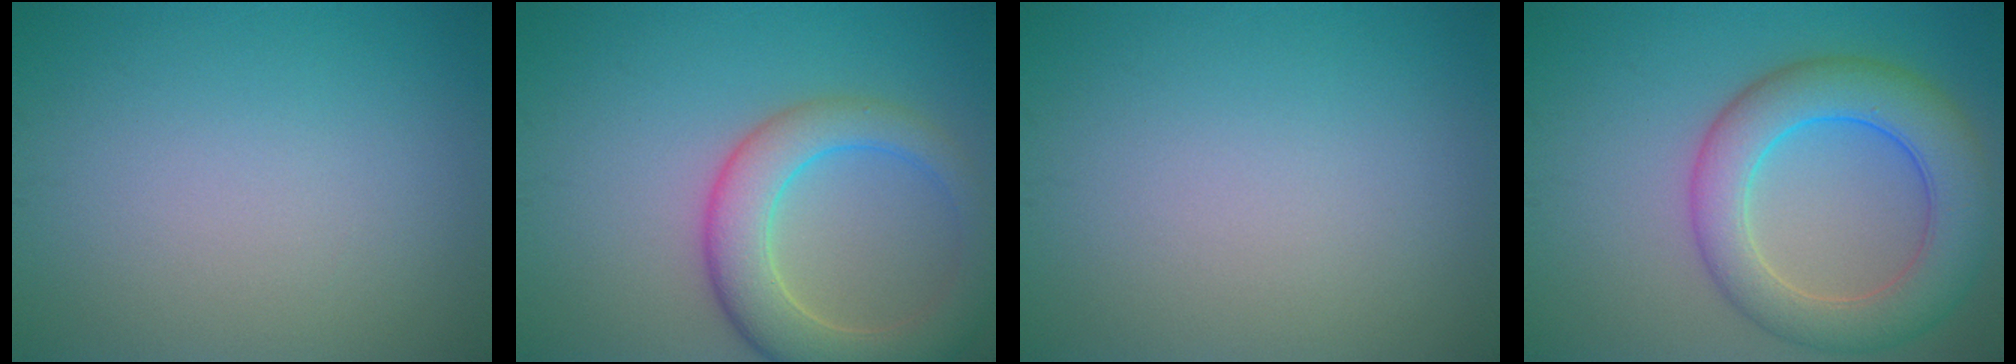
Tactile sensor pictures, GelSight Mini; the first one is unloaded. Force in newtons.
{"total": 6.5, "press": 6.4, "slide": 0.4}
{"total": 0.0}
{"total": 7.6, "press": 7.6, "slide": 0.3}